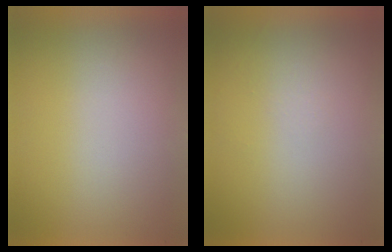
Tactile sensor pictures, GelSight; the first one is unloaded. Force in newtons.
{"total": 1.0}